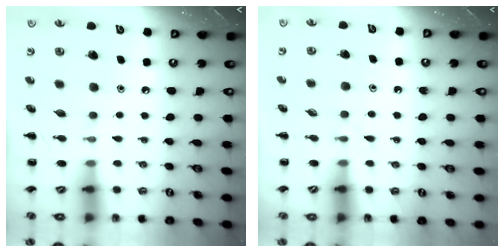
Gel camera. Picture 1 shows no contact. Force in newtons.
{"total": 2.5, "press": 2.2, "slide": 1.1}